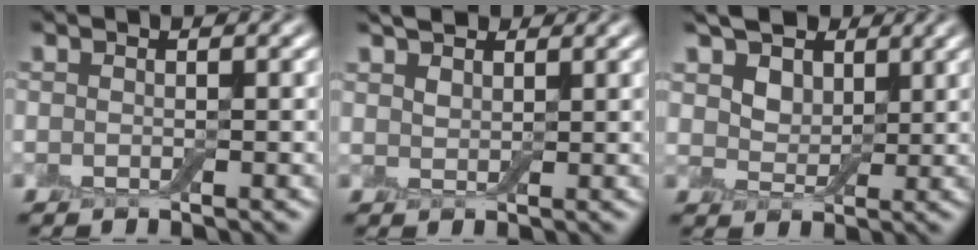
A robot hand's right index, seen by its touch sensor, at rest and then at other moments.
{"total": 2.4, "force": [1.8, 1.2, 0.9], "torque": [-0.024, 0.009, 0.035]}
{"total": 4.7, "force": [2.7, 3.1, 2.2], "torque": [-0.059, -0.008, 0.042]}